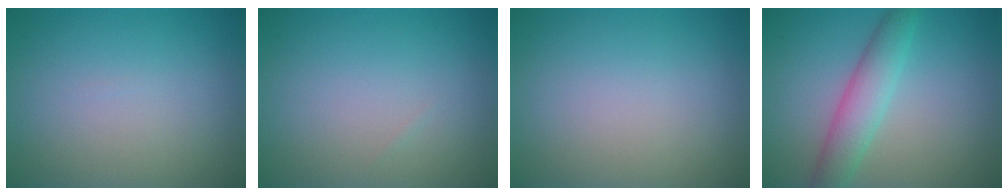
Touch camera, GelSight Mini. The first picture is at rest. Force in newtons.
{"total": 0.0}
{"total": 0.0}
{"total": 3.9, "press": 3.9, "slide": 0.2}